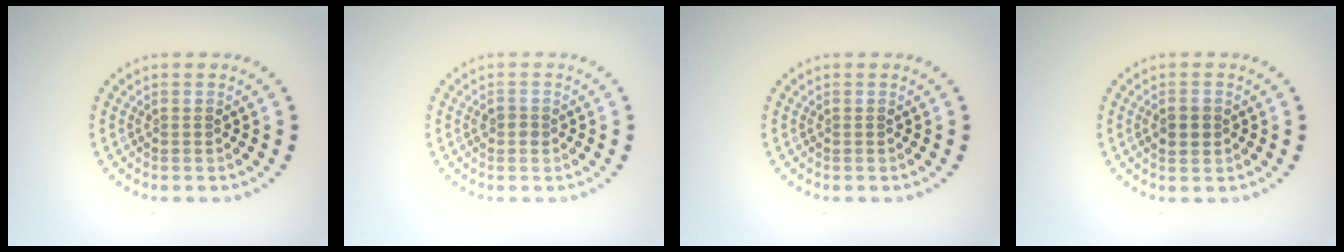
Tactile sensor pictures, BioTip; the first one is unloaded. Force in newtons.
{"total": 0.9, "press": 0.9, "slide": 0.1}
{"total": 0.0}
{"total": 2.4, "press": 2.4, "slide": 0.1}